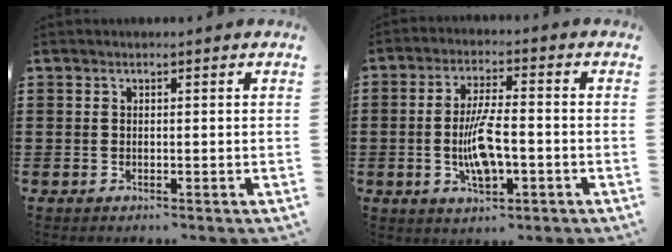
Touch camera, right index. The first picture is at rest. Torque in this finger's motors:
{"motor_torque": [0.49, -0.08, 0.37, 0.14]}